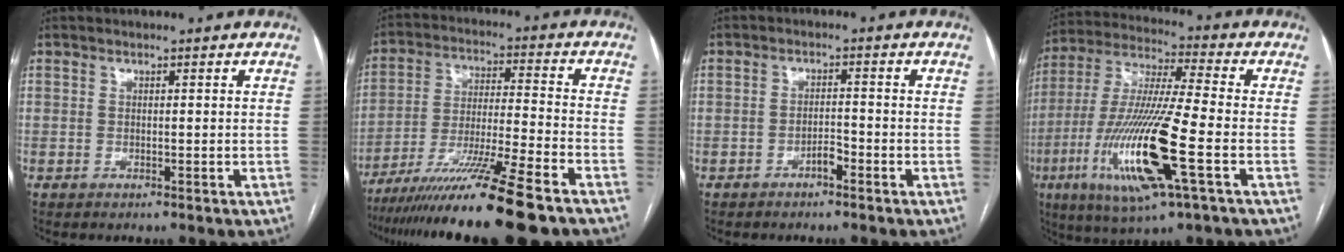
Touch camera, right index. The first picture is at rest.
{"total": 18.3, "force": [-13.9, -1.0, 11.9], "torque": [-0.206, -0.039, -0.234]}
{"total": 2.1, "force": [-1.5, 0.6, 1.4], "torque": [-0.022, 0.003, -0.026]}
{"total": 19.1, "force": [-6.2, 1.1, 18.1], "torque": [-0.387, -0.028, -0.113]}